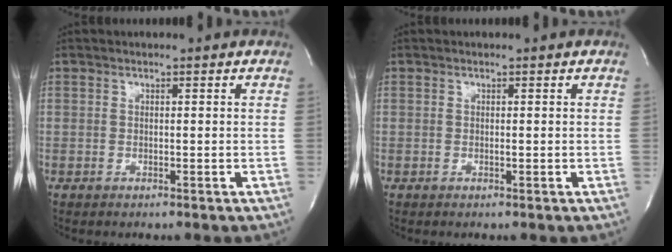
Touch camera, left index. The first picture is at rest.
{"total": 0.0}